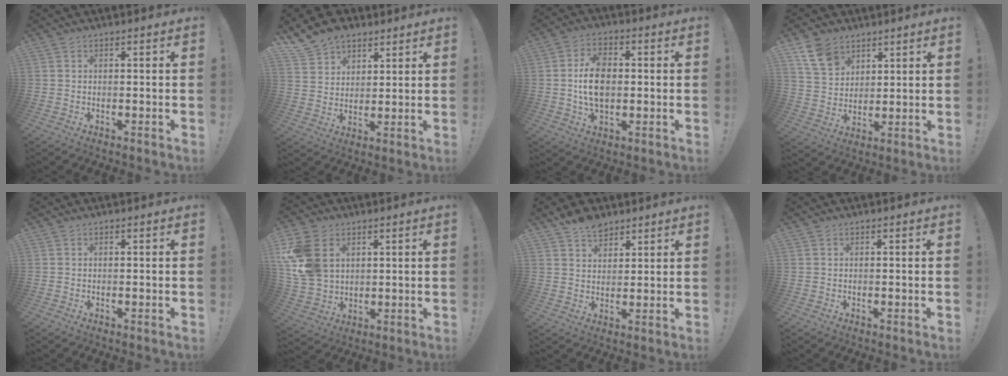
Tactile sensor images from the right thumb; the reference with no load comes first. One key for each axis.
{"total": 9.9, "fx": 7.4, "fy": 6.2, "fz": 2.3, "tx": -0.051, "ty": -0.048, "tz": 0.149}
{"total": 11.2, "fx": -0.1, "fy": 7.4, "fz": 8.3, "tx": -0.147, "ty": 0.003, "tz": -0.002}
{"total": 10.4, "fx": 6.7, "fy": 6.9, "fz": 4.0, "tx": -0.070, "ty": -0.034, "tz": 0.133}
{"total": 0.0}
{"total": 14.7, "fx": 4.6, "fy": 10.8, "fz": 8.9, "tx": -0.183, "ty": -0.012, "tz": 0.094}
{"total": 7.0, "fx": 5.4, "fy": 3.8, "fz": 2.2, "tx": -0.029, "ty": -0.028, "tz": 0.101}
{"total": 0.0}